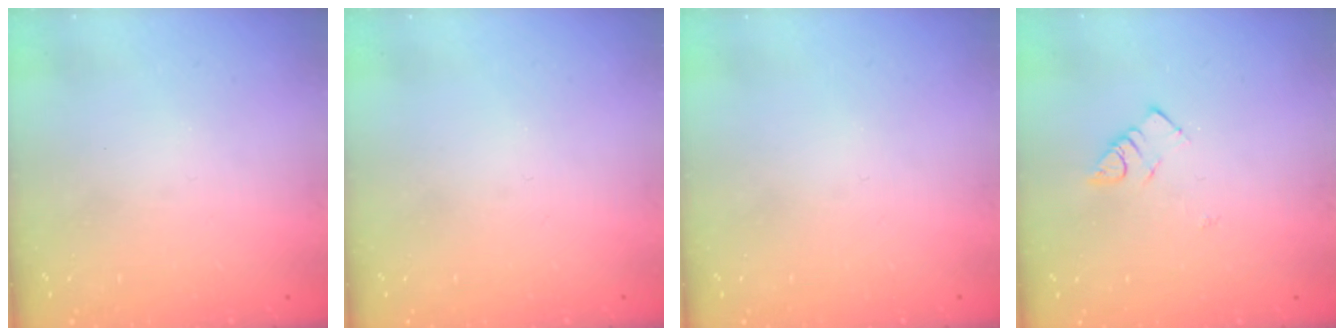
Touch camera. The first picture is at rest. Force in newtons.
{"total": 0.0}
{"total": 0.0}
{"total": 3.5, "press": 3.5, "slide": 0.4}